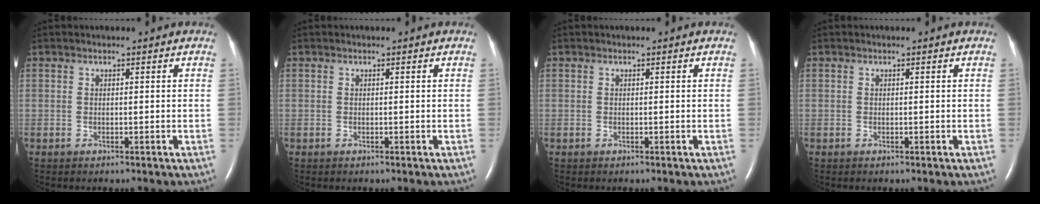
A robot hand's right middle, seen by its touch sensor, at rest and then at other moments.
{"total": 0.0}
{"total": 0.0}
{"total": 0.0}